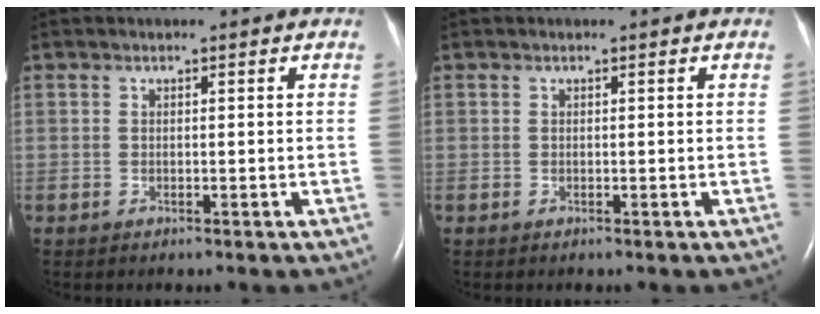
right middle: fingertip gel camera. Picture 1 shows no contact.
{"total": 0.0}